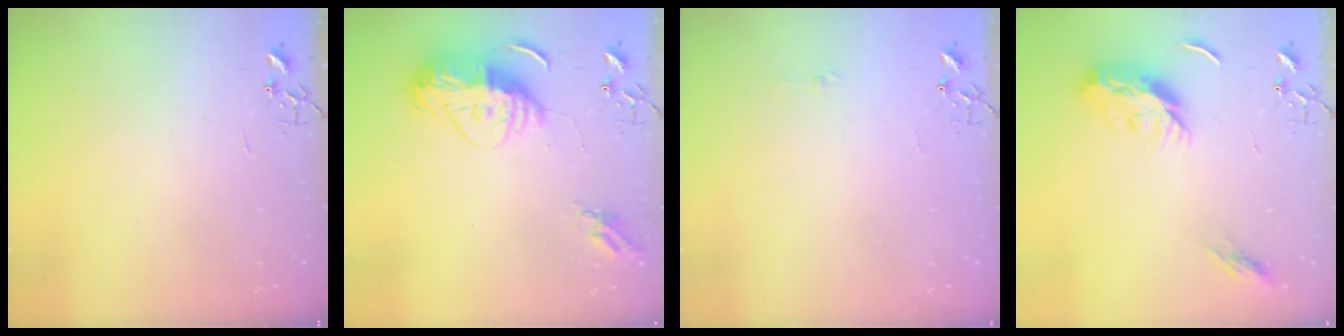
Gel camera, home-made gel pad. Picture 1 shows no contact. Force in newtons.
{"total": 14.4, "press": 14.3, "slide": 1.2}
{"total": 3.5, "press": 3.5, "slide": 0.4}
{"total": 11.0, "press": 11.0, "slide": 0.1}